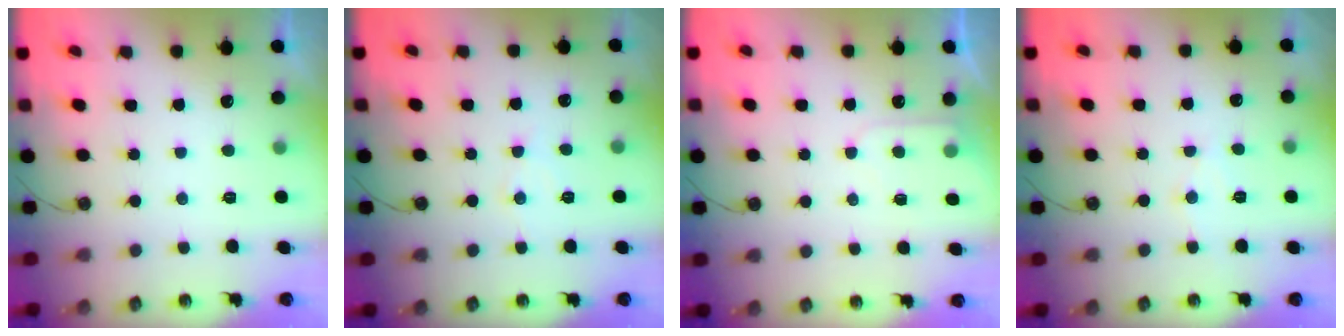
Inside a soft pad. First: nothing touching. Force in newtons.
{"total": 5.6, "press": 5.6, "slide": 0.3}
{"total": 6.8, "press": 6.8, "slide": 0.7}
{"total": 5.9, "press": 5.9, "slide": 0.6}